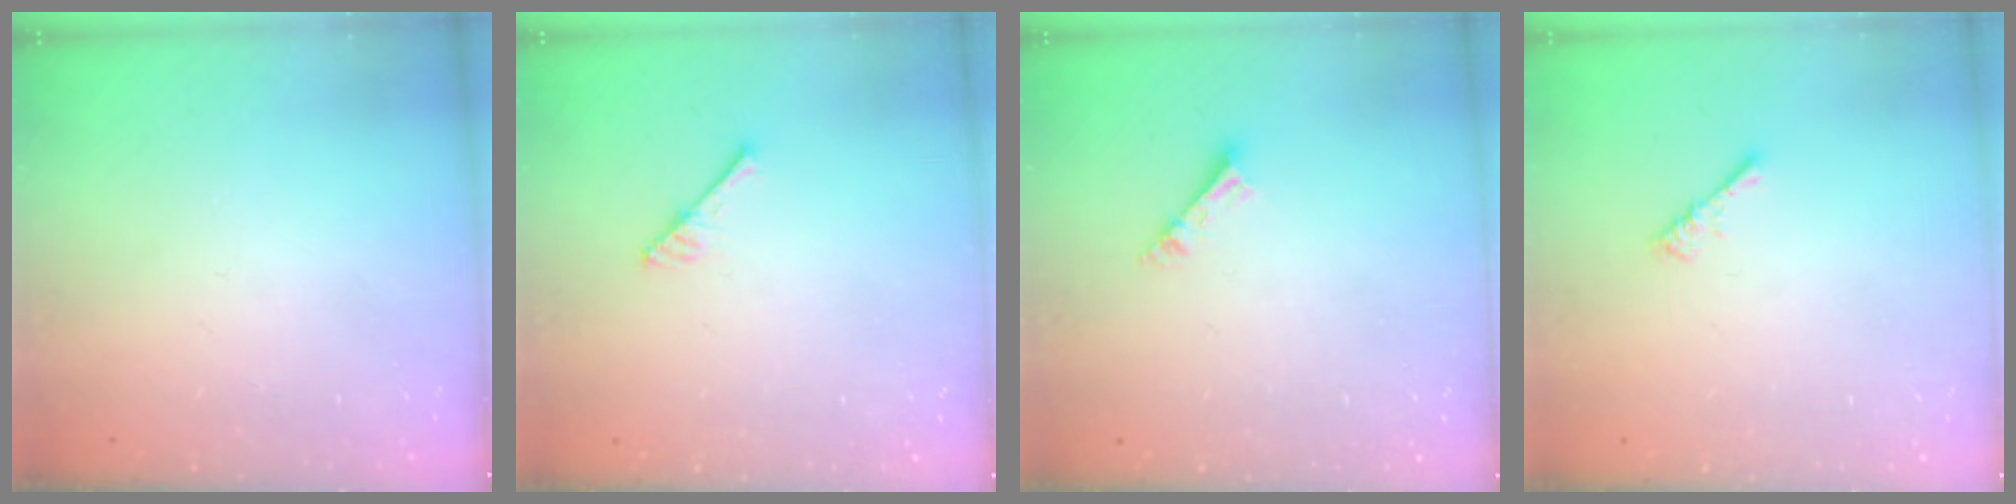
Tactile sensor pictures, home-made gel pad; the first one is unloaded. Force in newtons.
{"total": 3.0, "press": 3.0, "slide": 0.3}
{"total": 3.9, "press": 3.8, "slide": 0.5}
{"total": 0.9, "press": 0.9, "slide": 0.3}